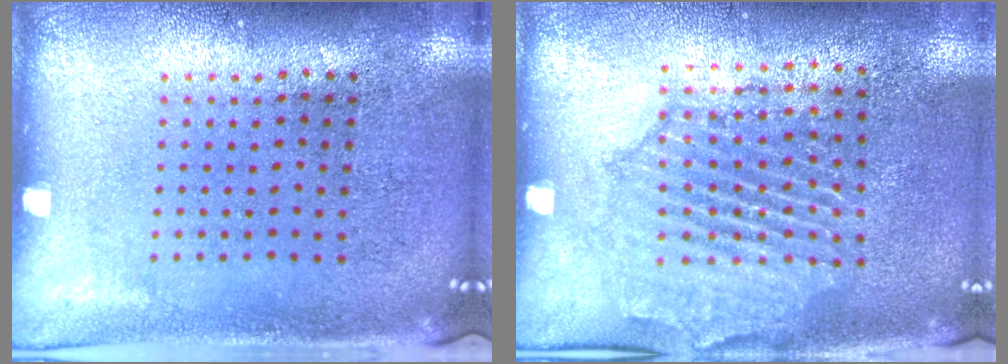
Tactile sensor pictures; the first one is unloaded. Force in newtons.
{"total": 1.8, "press": 1.8, "slide": 0.3}